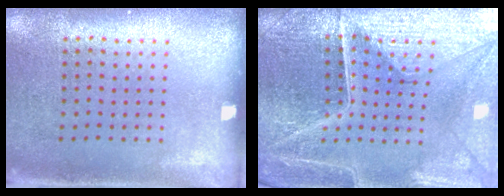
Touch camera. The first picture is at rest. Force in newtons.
{"total": 4.8, "press": 4.6, "slide": 1.3}